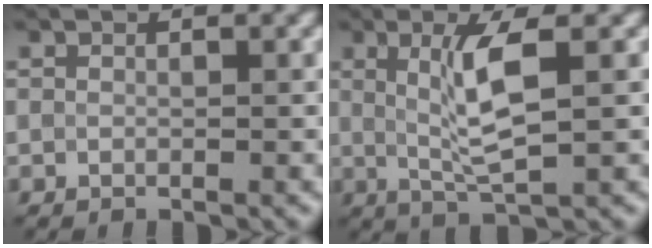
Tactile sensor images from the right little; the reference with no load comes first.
{"total": 4.6, "force": [0.9, 0.7, 4.4], "torque": [-0.090, -0.002, 0.020]}